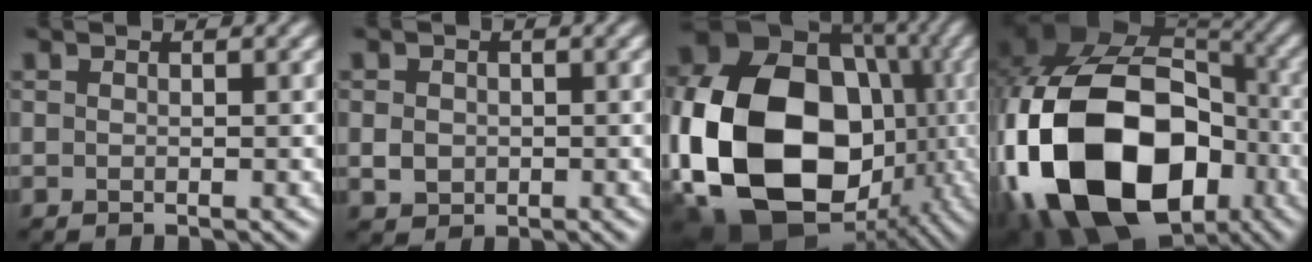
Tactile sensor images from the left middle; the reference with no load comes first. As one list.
[{"total": 1.8, "force": [-0.4, 1.6, 0.8], "torque": [-0.013, -0.005, -0.005]}, {"total": 21.5, "force": [-3.3, 16.9, 12.9], "torque": [-0.319, -0.022, -0.044]}, {"total": 20.8, "force": [-7.2, 14.4, 13.2], "torque": [-0.307, -0.026, -0.115]}]